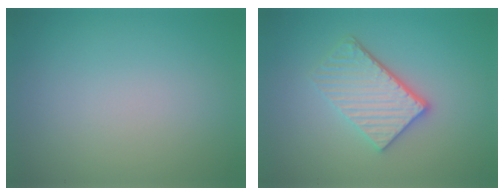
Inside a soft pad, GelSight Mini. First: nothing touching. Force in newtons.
{"total": 4.4, "press": 3.5, "slide": 2.7}